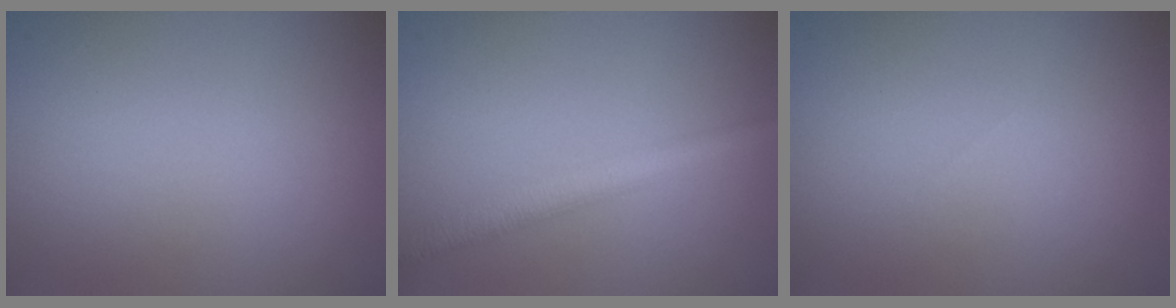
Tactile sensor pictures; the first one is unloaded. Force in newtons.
{"total": 2.9, "press": 2.9, "slide": 0.1}
{"total": 0.0}